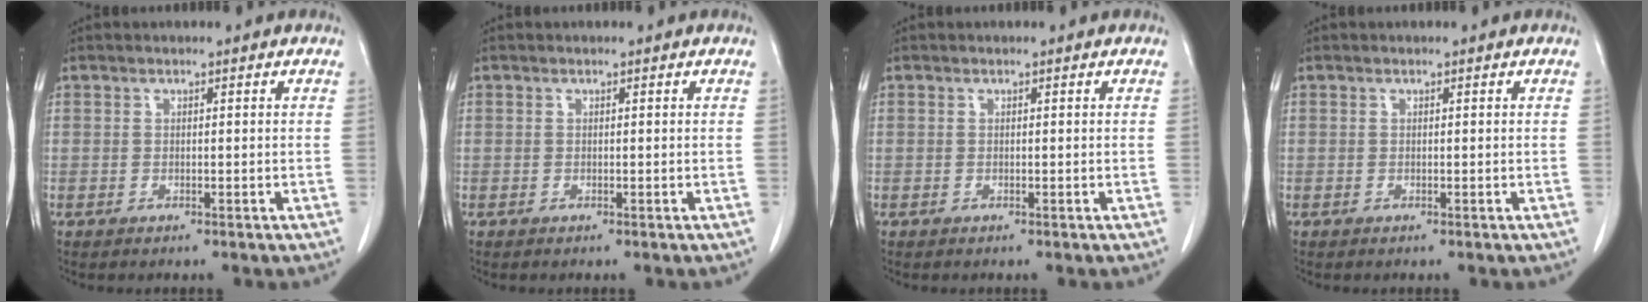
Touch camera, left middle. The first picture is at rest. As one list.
[{"total": 0.0}, {"total": 0.0}, {"total": 0.0}]